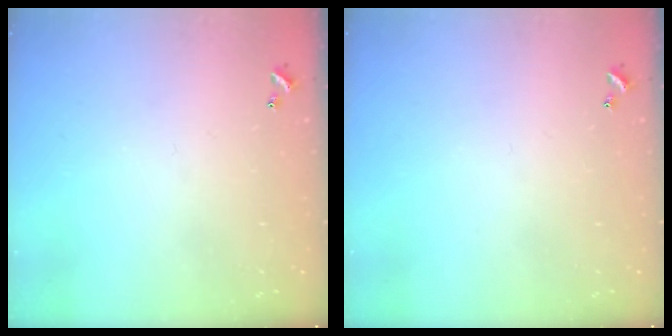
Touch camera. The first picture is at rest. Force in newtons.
{"total": 0.0}